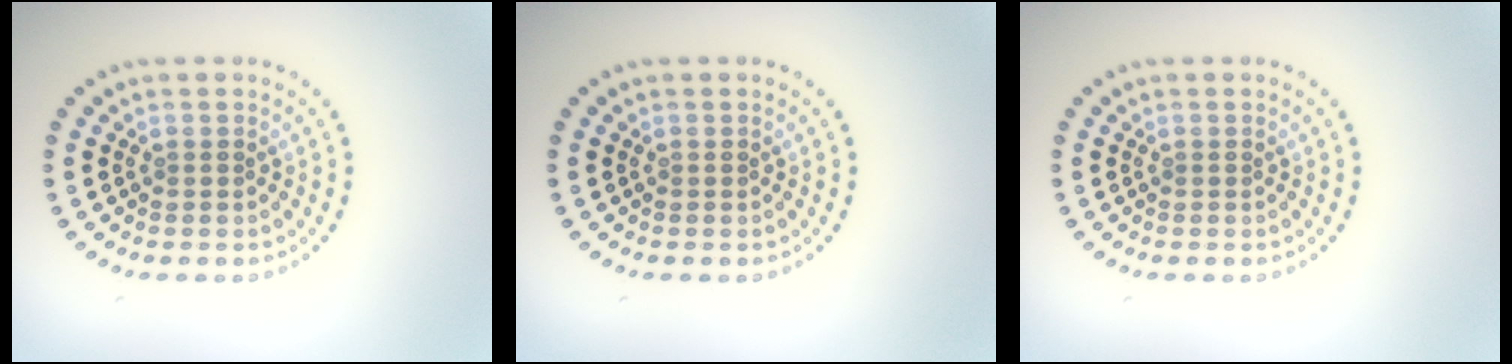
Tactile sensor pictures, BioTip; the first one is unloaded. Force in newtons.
{"total": 0.0}
{"total": 0.0}